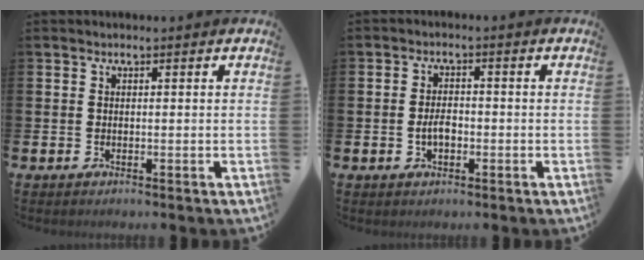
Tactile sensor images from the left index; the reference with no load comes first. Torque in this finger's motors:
{"motor_torque": [0.22, -0.12, 0.10, 0.06]}